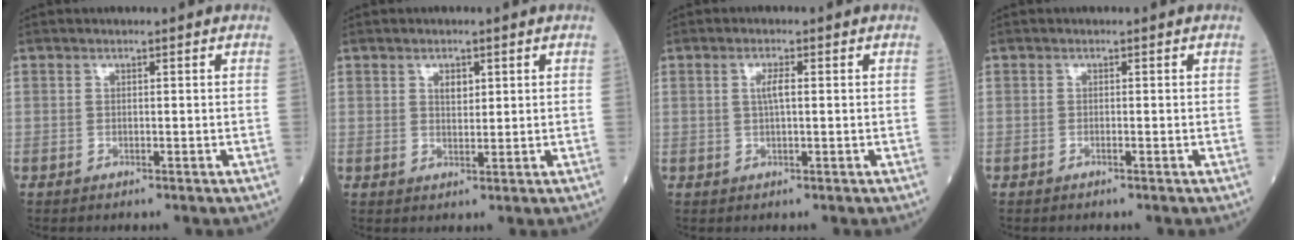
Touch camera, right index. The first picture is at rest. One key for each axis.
{"total": 2.1, "fx": 1.0, "fy": 1.1, "fz": 1.5, "tx": -0.022, "ty": -0.001, "tz": 0.017}
{"total": 2.2, "fx": 0.4, "fy": 0.3, "fz": 2.2, "tx": -0.043, "ty": 0.002, "tz": 0.006}
{"total": 0.0}